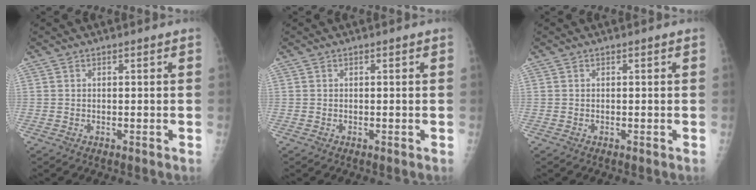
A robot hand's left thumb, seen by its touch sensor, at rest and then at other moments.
{"total": 0.0}
{"total": 0.0}